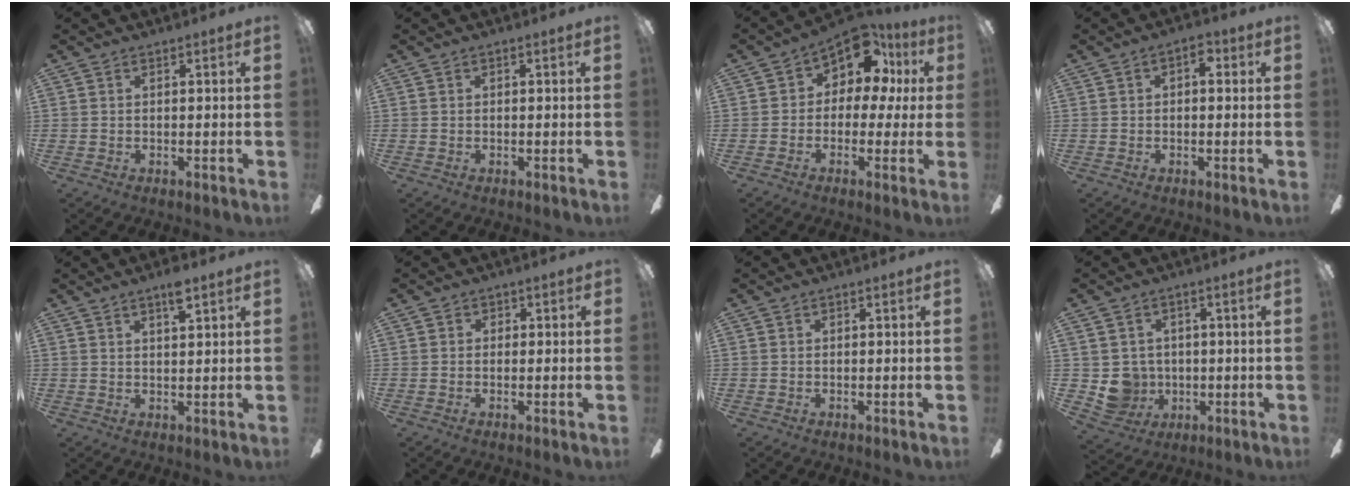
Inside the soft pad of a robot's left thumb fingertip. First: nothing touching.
{"total": 0.0}
{"total": 11.4, "force": [6.1, 6.8, 6.9], "torque": [-0.109, -0.037, 0.110]}
{"total": 2.9, "force": [0.4, 1.8, 2.3], "torque": [-0.027, 0.004, 0.001]}
{"total": 4.2, "force": [3.0, 0.7, 2.7], "torque": [-0.044, -0.009, 0.049]}
{"total": 1.3, "force": [-0.7, 1.1, 0.3], "torque": [-0.005, 0.007, -0.014]}
{"total": 0.0}
{"total": 6.9, "force": [0.1, 6.7, 1.4], "torque": [-0.056, -0.006, 0.009]}